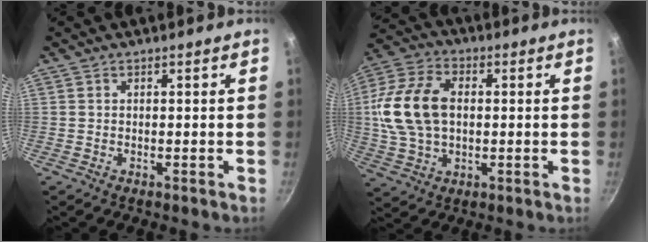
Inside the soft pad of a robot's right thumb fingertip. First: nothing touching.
{"total": 15.6, "force": [1.1, 10.3, 11.6], "torque": [-0.217, 0.018, 0.014]}